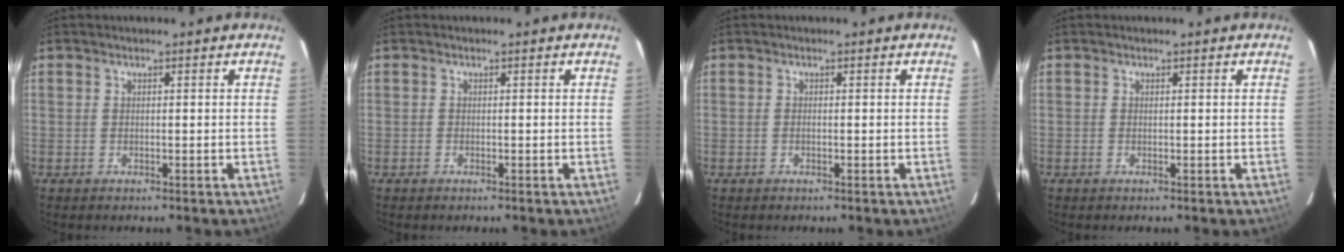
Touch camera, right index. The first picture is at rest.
{"total": 0.0}
{"total": 0.0}
{"total": 0.0}